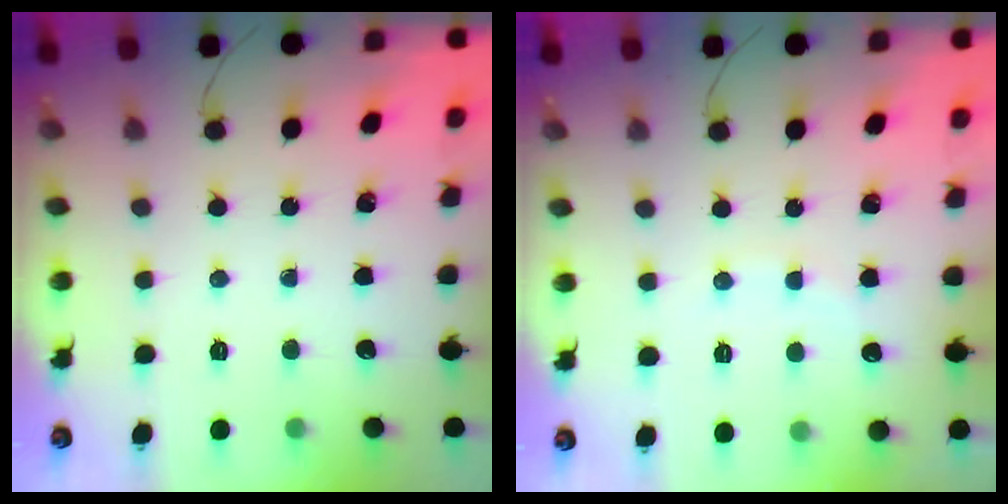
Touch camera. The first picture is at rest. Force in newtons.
{"total": 5.9, "press": 5.8, "slide": 1.1}